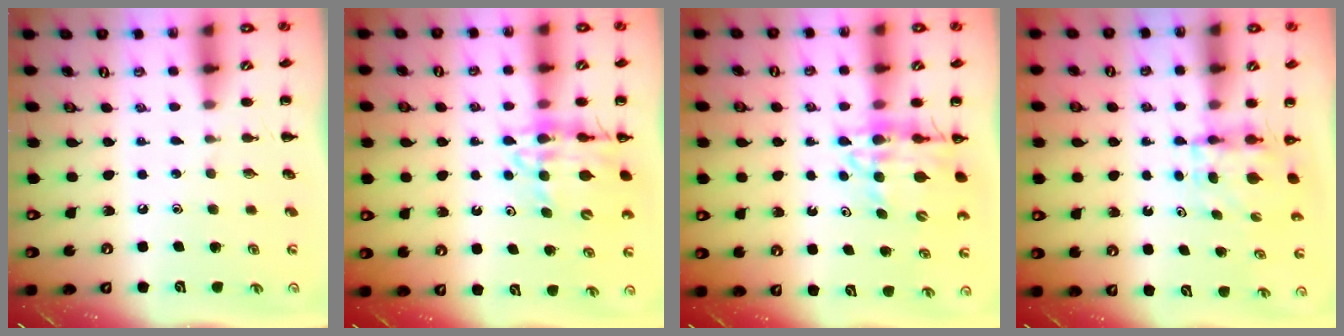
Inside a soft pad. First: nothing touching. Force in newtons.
{"total": 12.3, "press": 11.8, "slide": 3.5}
{"total": 13.5, "press": 12.9, "slide": 4.2}
{"total": 3.9, "press": 3.9, "slide": 0.3}